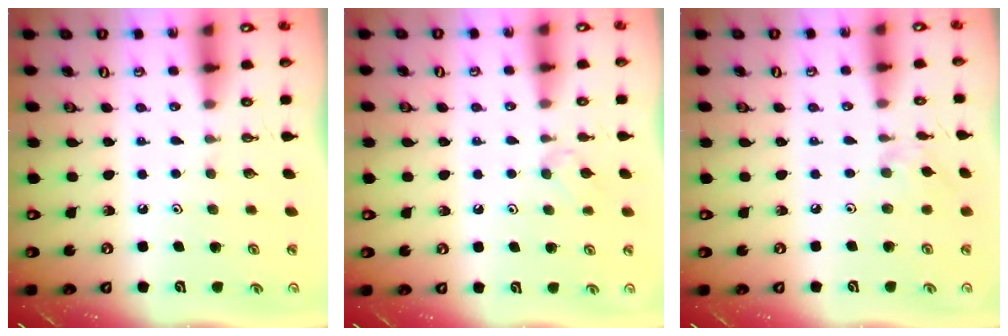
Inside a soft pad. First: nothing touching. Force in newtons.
{"total": 3.0, "press": 3.0, "slide": 0.5}
{"total": 1.2, "press": 1.2, "slide": 0.3}